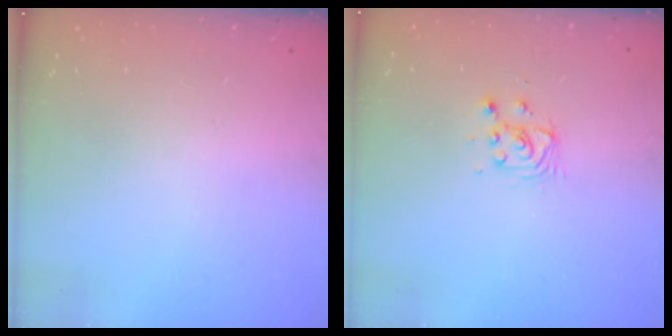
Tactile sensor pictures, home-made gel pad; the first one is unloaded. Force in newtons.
{"total": 3.5, "press": 3.5, "slide": 0.4}